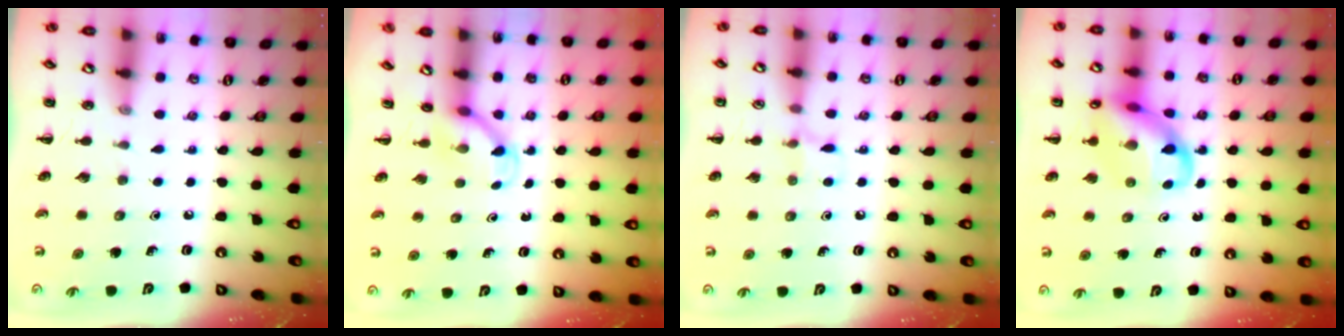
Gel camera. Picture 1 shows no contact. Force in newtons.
{"total": 3.5, "press": 3.3, "slide": 1.2}
{"total": 5.4, "press": 5.1, "slide": 2.0}
{"total": 14.2, "press": 14.0, "slide": 2.3}